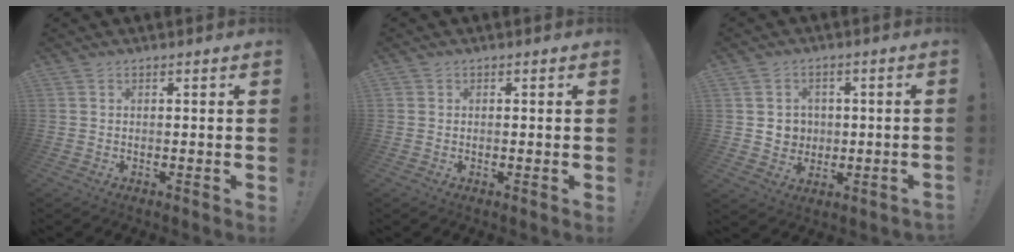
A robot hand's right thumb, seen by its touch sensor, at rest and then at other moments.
{"total": 0.8, "force": [0.0, 0.8, -0.1], "torque": [-0.004, 0.003, 0.002]}
{"total": 5.8, "force": [0.5, 5.7, 0.9], "torque": [-0.011, -0.007, 0.017]}